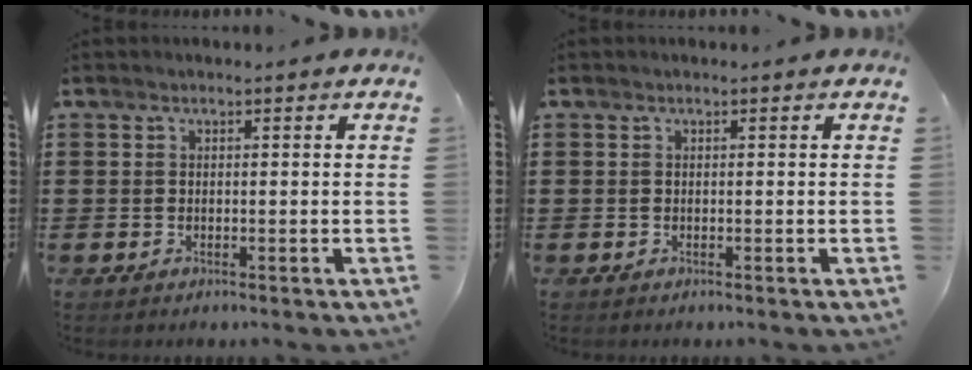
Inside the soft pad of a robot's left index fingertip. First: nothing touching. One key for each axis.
{"total": 0.0}